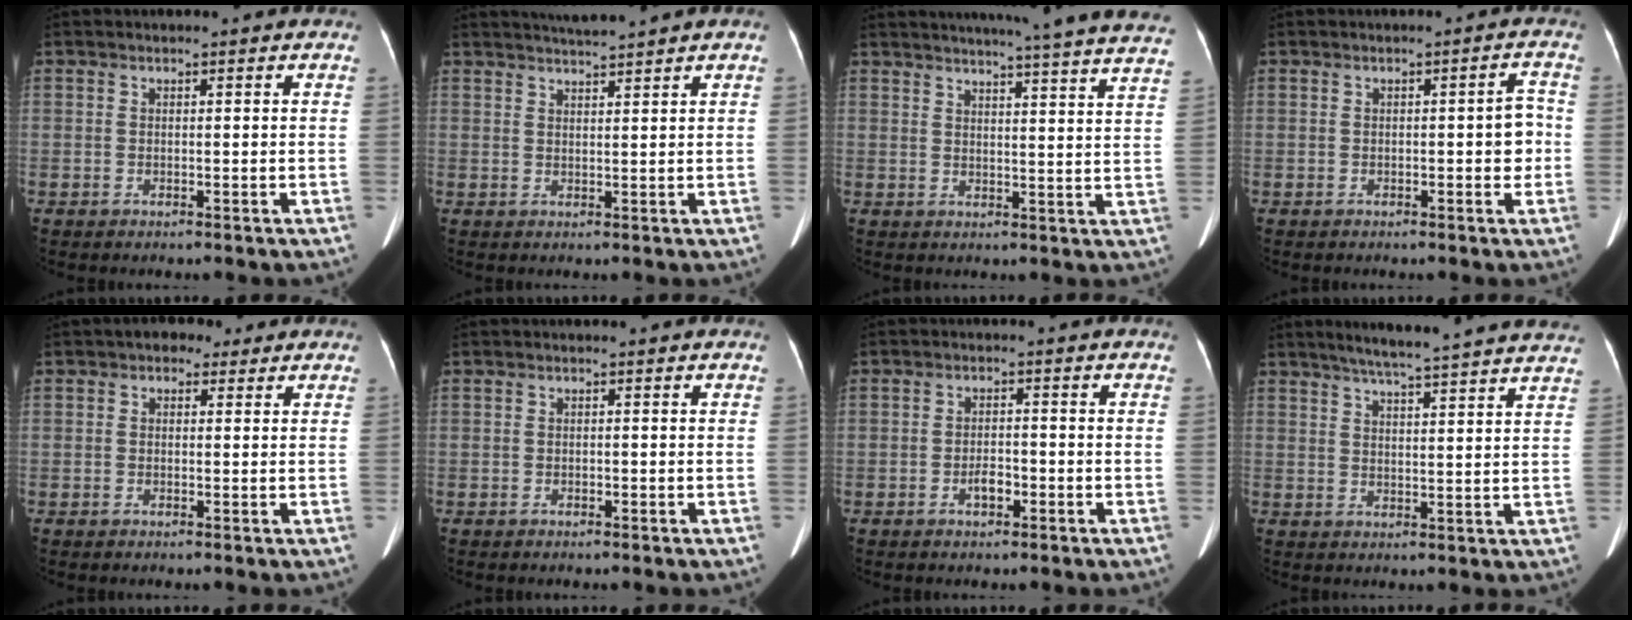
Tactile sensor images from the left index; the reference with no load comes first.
{"total": 3.5, "force": [3.2, -1.2, 0.9], "torque": [-0.014, 0.007, 0.059]}
{"total": 26.0, "force": [23.7, -0.4, 10.6], "torque": [-0.156, -0.052, 0.276]}
{"total": 3.3, "force": [-0.5, 1.2, 3.0], "torque": [-0.028, 0.014, -0.007]}
{"total": 3.0, "force": [1.7, 2.1, 1.4], "torque": [-0.020, 0.016, 0.022]}
{"total": 0.0}
{"total": 2.4, "force": [-1.2, 1.1, 1.7], "torque": [-0.028, 0.005, -0.020]}
{"total": 19.3, "force": [17.4, 0.2, 8.5], "torque": [-0.129, -0.001, 0.218]}